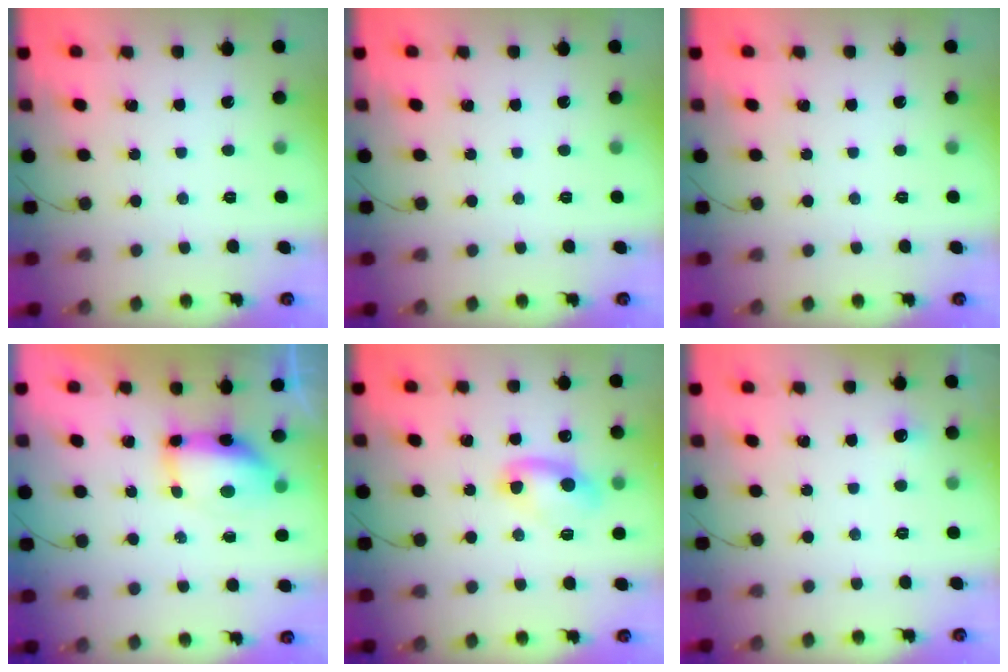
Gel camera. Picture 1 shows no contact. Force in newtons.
{"total": 0.0}
{"total": 0.0}
{"total": 7.8, "press": 7.7, "slide": 1.1}
{"total": 6.8, "press": 6.7, "slide": 1.3}
{"total": 3.6, "press": 3.4, "slide": 1.3}